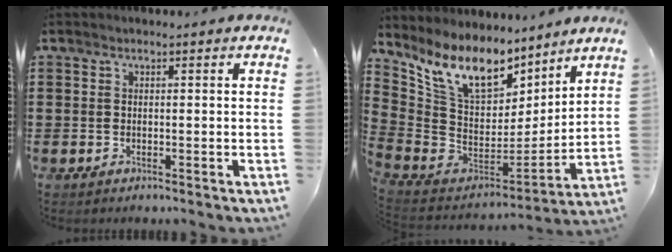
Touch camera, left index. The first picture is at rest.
{"total": 12.4, "force": [8.9, 5.2, 7.0], "torque": [-0.185, -0.054, 0.161]}